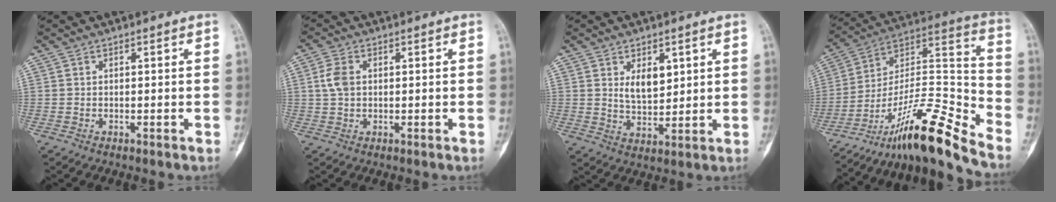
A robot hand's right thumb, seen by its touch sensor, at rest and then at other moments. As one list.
[{"total": 4.0, "force": [0.6, 2.7, 2.9], "torque": [-0.063, 0.006, 0.009]}, {"total": 5.9, "force": [2.2, 3.4, 4.3], "torque": [-0.051, -0.021, 0.043]}, {"total": 20.0, "force": [-15.8, 2.0, 12.1], "torque": [-0.199, 0.115, -0.275]}]